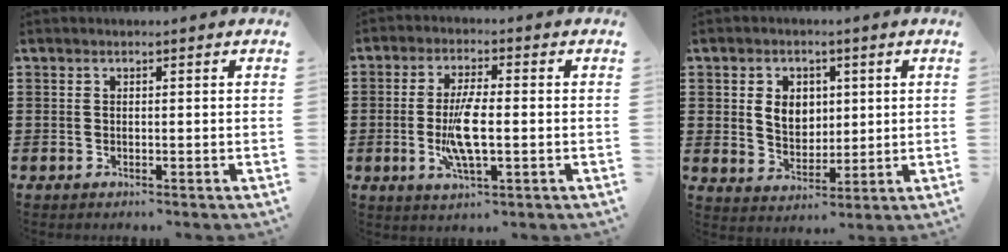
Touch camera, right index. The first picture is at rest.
{"total": 7.2, "force": [-1.1, 1.9, 6.8], "torque": [-0.151, -0.013, -0.027]}
{"total": 5.4, "force": [1.0, 4.2, 3.2], "torque": [-0.068, 0.010, 0.014]}